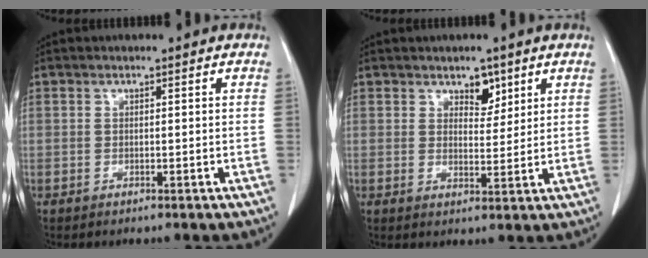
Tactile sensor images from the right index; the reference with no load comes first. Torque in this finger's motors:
{"motor_torque": [0.01, 0.33, 0.03, 0.01]}